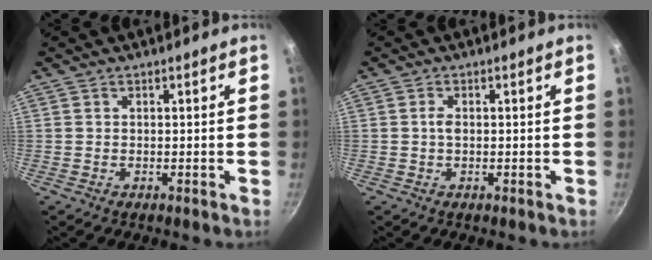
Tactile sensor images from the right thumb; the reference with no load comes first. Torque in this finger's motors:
{"motor_torque": [0.72, 0.43, 0.45, -0.04, -0.01]}